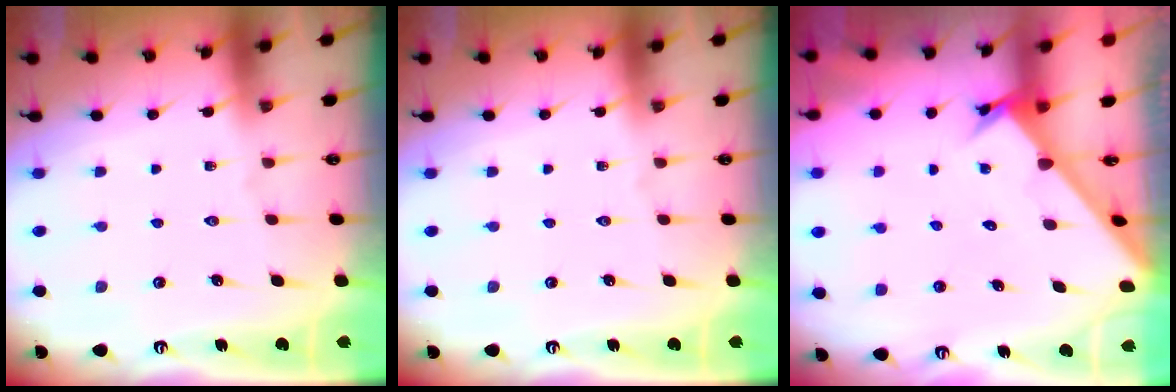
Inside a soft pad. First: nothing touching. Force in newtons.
{"total": 0.0}
{"total": 2.4, "press": 2.4, "slide": 0.1}